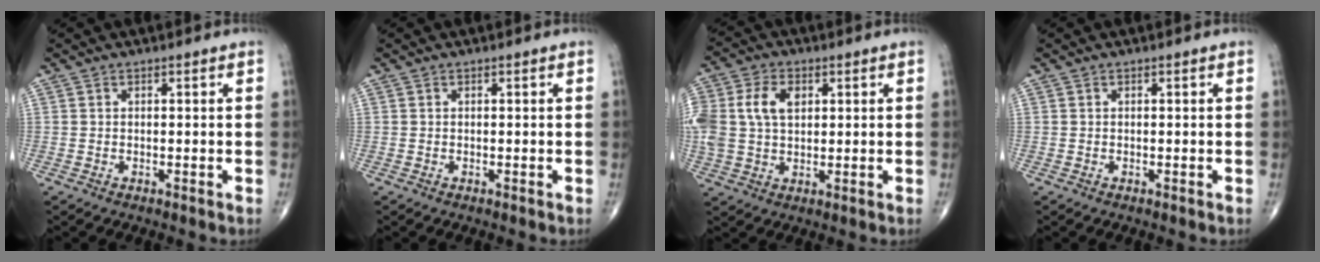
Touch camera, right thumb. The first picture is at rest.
{"total": 0.0}
{"total": 12.3, "force": [2.6, 8.4, 8.6], "torque": [-0.204, 0.007, 0.049]}
{"total": 0.0}